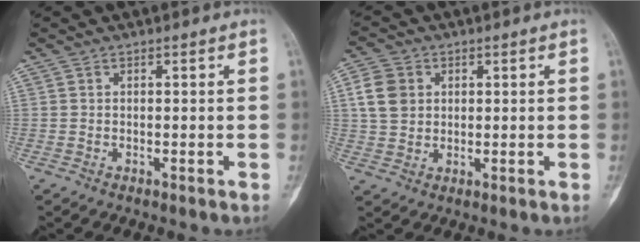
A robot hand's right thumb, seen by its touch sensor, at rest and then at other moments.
{"total": 6.6, "force": [1.6, 5.4, 3.4], "torque": [-0.056, 0.002, 0.029]}